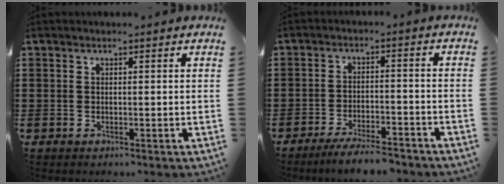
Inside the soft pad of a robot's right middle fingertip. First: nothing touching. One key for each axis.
{"total": 5.0, "fx": -4.6, "fy": 0.4, "fz": 2.0, "tx": -0.039, "ty": -0.004, "tz": -0.089}